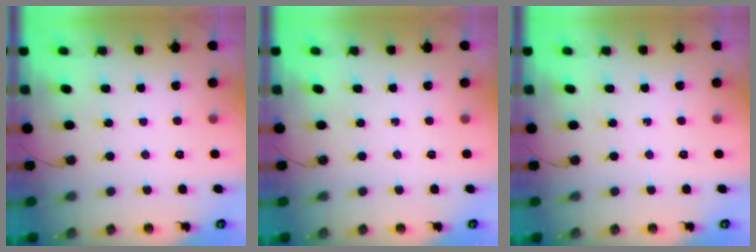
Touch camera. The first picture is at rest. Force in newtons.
{"total": 0.0}
{"total": 0.0}